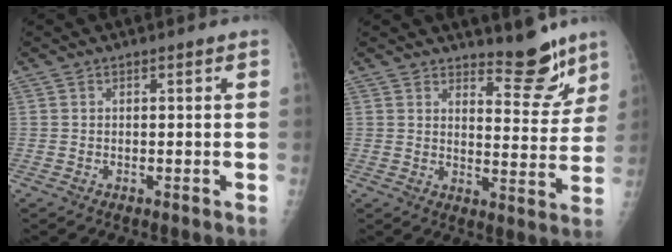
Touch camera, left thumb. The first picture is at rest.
{"total": 9.0, "force": [7.4, 2.8, 4.1], "torque": [-0.026, -0.064, 0.111]}